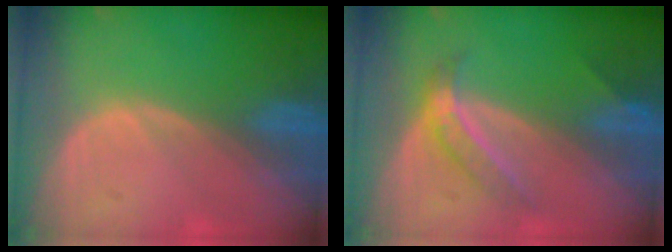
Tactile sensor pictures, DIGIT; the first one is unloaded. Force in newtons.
{"total": 4.5, "press": 4.3, "slide": 1.2}